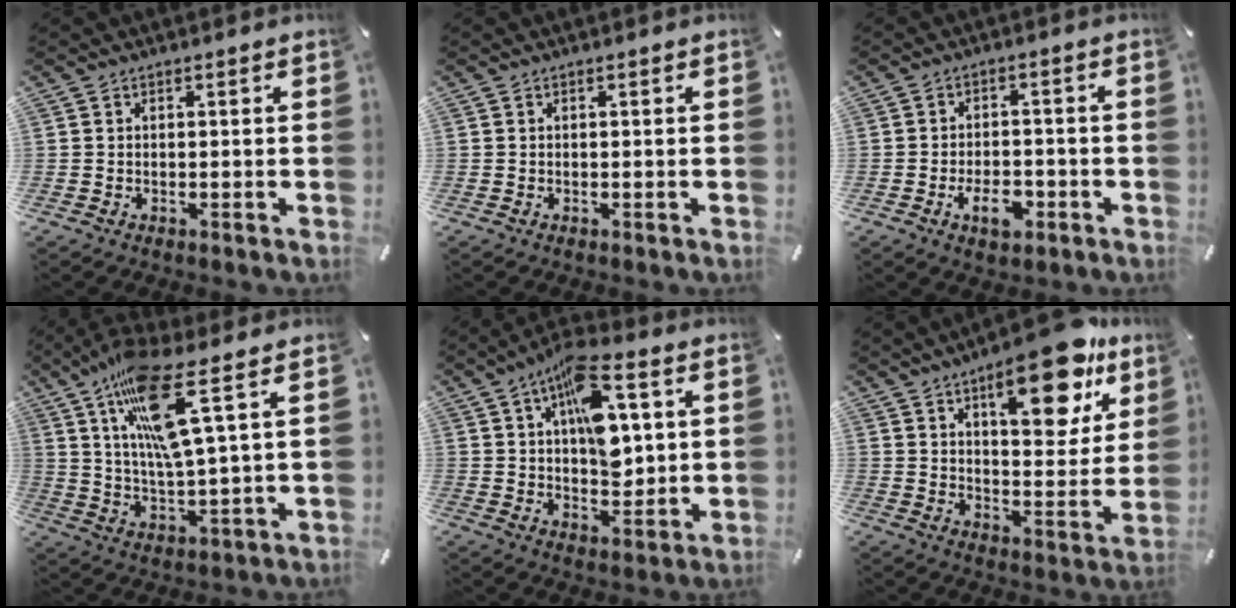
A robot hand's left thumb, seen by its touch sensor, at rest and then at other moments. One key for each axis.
{"total": 0.0}
{"total": 6.6, "fx": -3.0, "fy": 3.8, "fz": 4.5, "tx": -0.081, "ty": 0.009, "tz": -0.055}
{"total": 16.2, "fx": 8.1, "fy": 2.3, "fz": 13.8, "tx": -0.282, "ty": -0.029, "tz": 0.125}
{"total": 14.5, "fx": 5.0, "fy": 7.6, "fz": 11.3, "tx": -0.163, "ty": -0.013, "tz": 0.085}
{"total": 19.1, "fx": 11.6, "fy": 7.6, "fz": 13.1, "tx": -0.172, "ty": -0.065, "tz": 0.182}